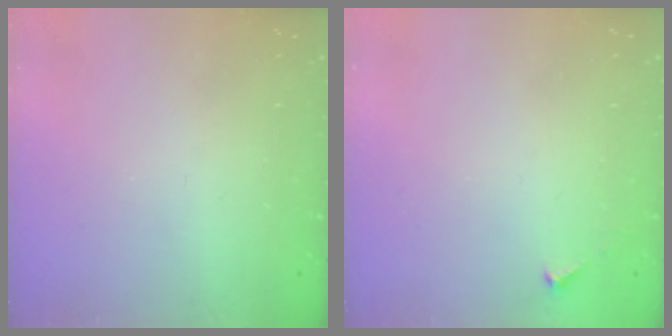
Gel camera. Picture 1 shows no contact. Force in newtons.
{"total": 3.4, "press": 3.4, "slide": 0.4}